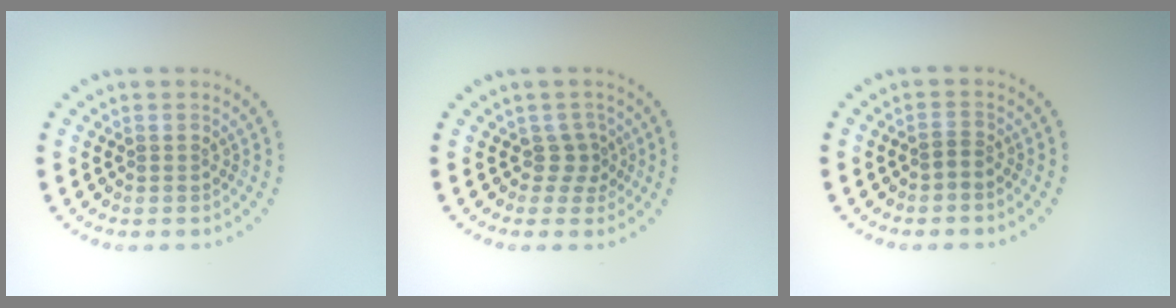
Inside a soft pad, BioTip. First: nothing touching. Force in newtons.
{"total": 1.9, "press": 1.2, "slide": 1.5}
{"total": 0.8, "press": 0.5, "slide": 0.7}